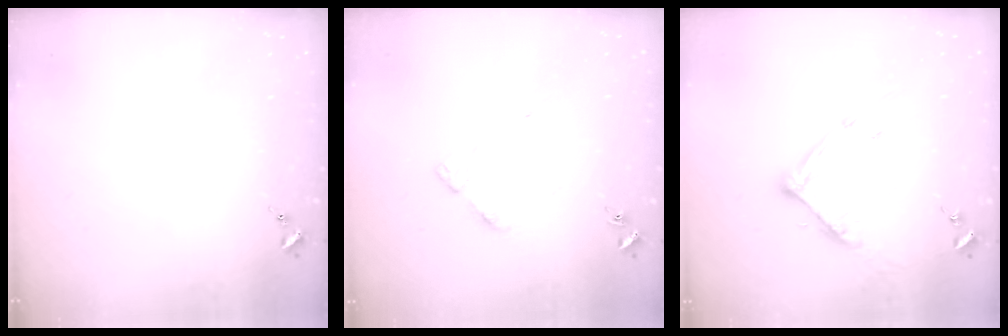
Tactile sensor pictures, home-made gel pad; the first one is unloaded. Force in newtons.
{"total": 4.5, "press": 4.4, "slide": 0.6}
{"total": 10.3, "press": 10.2, "slide": 0.9}